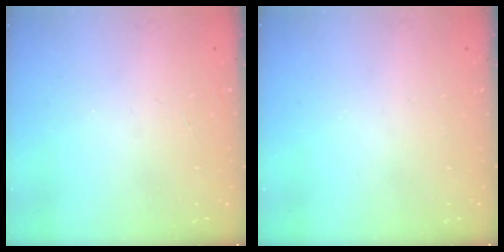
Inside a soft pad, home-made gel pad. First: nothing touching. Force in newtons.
{"total": 0.0}